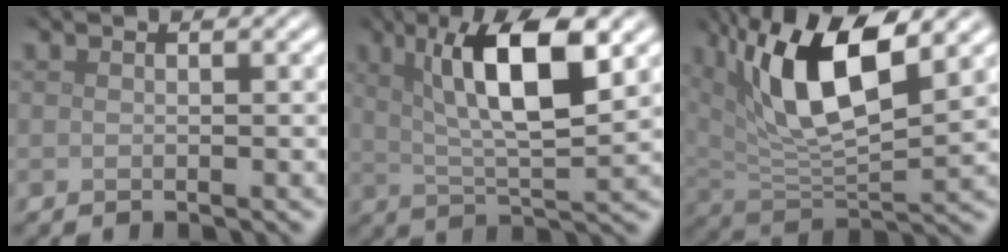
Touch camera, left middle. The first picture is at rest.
{"total": 9.0, "force": [3.3, 2.4, 8.1], "torque": [-0.125, 0.003, 0.055]}
{"total": 10.6, "force": [4.2, 3.7, 9.0], "torque": [-0.166, -0.002, 0.075]}